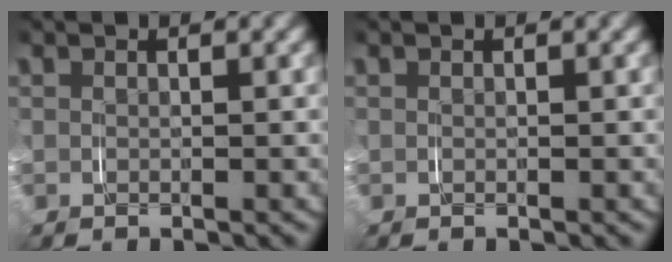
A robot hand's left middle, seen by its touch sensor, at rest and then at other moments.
{"total": 0.0}